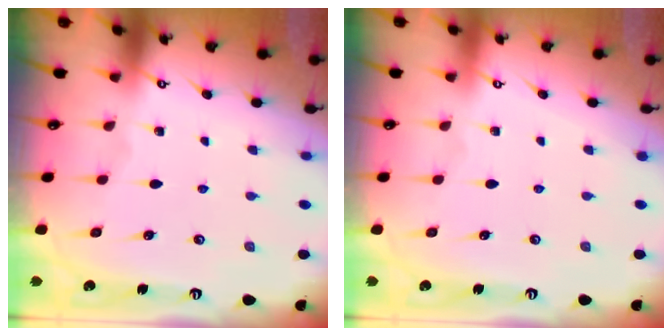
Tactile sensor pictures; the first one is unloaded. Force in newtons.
{"total": 4.0, "press": 4.0, "slide": 0.1}